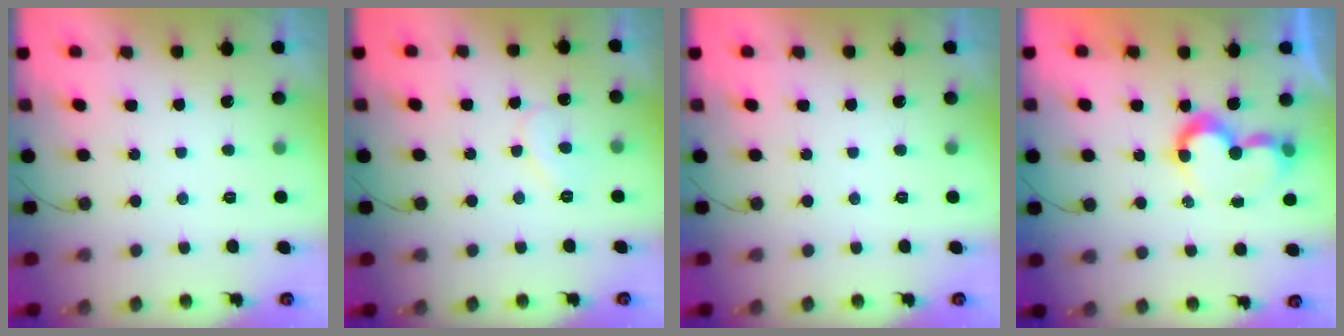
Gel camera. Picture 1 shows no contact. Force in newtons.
{"total": 6.7, "press": 6.6, "slide": 0.4}
{"total": 0.0}
{"total": 9.4, "press": 9.3, "slide": 1.2}